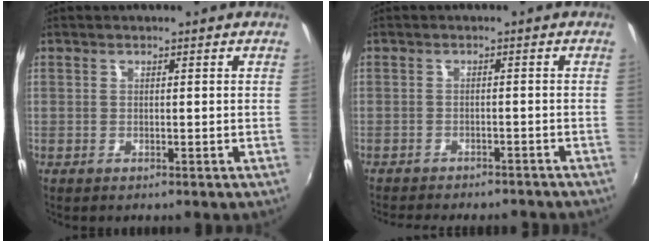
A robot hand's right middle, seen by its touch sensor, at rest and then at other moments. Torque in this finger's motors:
{"motor_torque": [1.04, -1.10, 0.13, 0.05]}